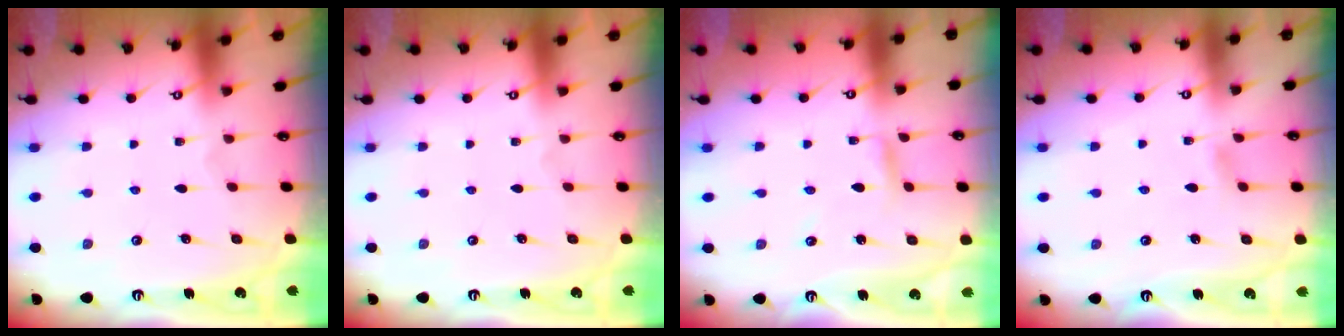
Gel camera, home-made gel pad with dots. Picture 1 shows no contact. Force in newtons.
{"total": 0.0}
{"total": 2.8, "press": 2.8, "slide": 0.2}
{"total": 3.9, "press": 3.9, "slide": 0.5}